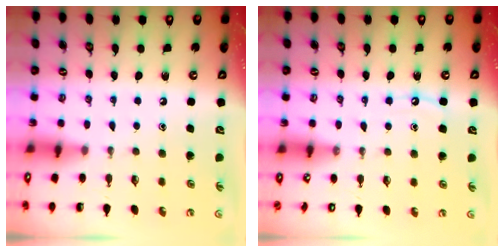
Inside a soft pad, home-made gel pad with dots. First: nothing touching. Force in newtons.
{"total": 5.7, "press": 5.6, "slide": 0.6}